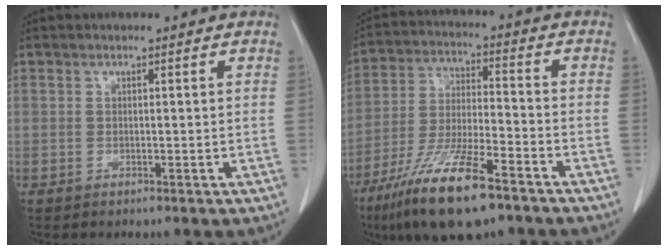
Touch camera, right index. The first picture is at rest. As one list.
[{"total": 15.4, "force": [-10.1, 2.7, 11.3], "torque": [-0.228, -0.032, -0.183]}]